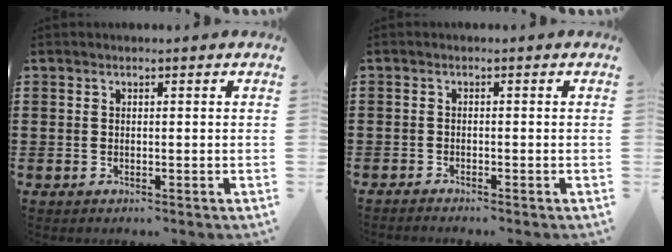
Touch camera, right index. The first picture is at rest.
{"total": 1.0, "force": [-1.0, 0.0, 0.0], "torque": [-0.002, 0.002, -0.020]}